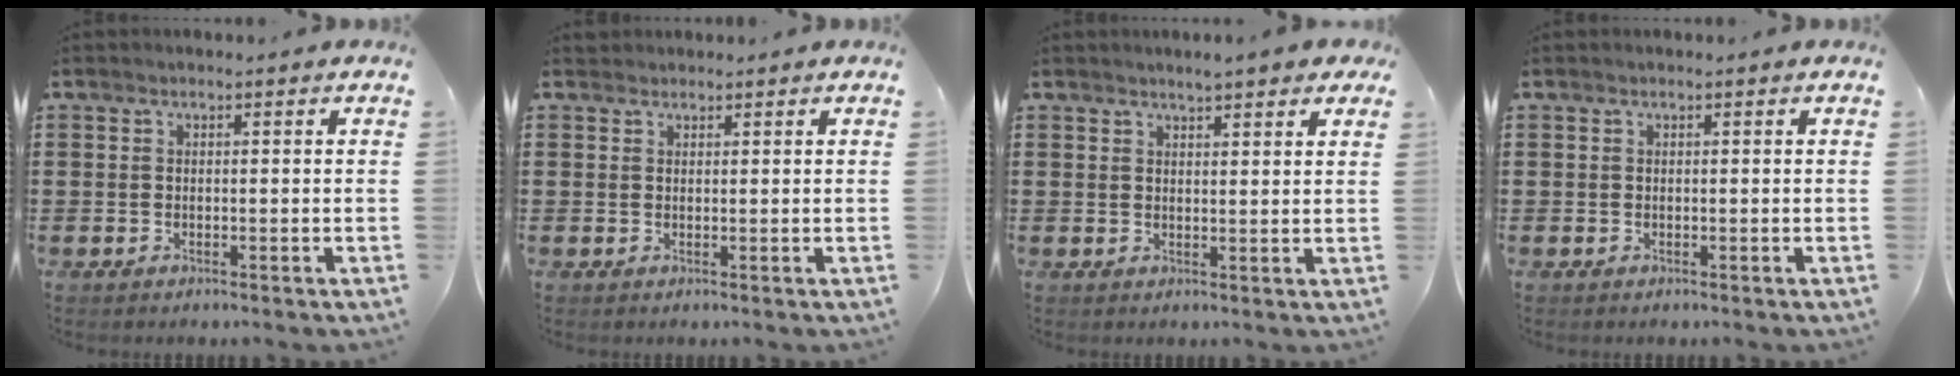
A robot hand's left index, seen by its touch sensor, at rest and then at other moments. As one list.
[{"total": 1.0, "force": [0.9, 0.4, 0.0], "torque": [-0.002, 0.001, 0.019]}, {"total": 2.6, "force": [2.3, 0.1, 1.2], "torque": [-0.029, 0.002, 0.043]}, {"total": 0.0}]